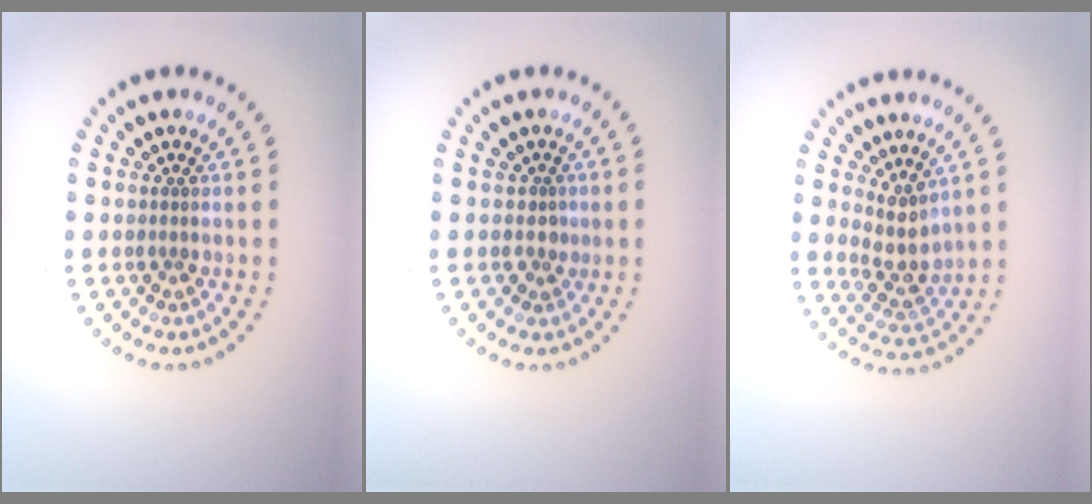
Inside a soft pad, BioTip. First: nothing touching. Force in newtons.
{"total": 1.0, "press": 0.6, "slide": 0.7}
{"total": 2.9, "press": 2.3, "slide": 1.8}